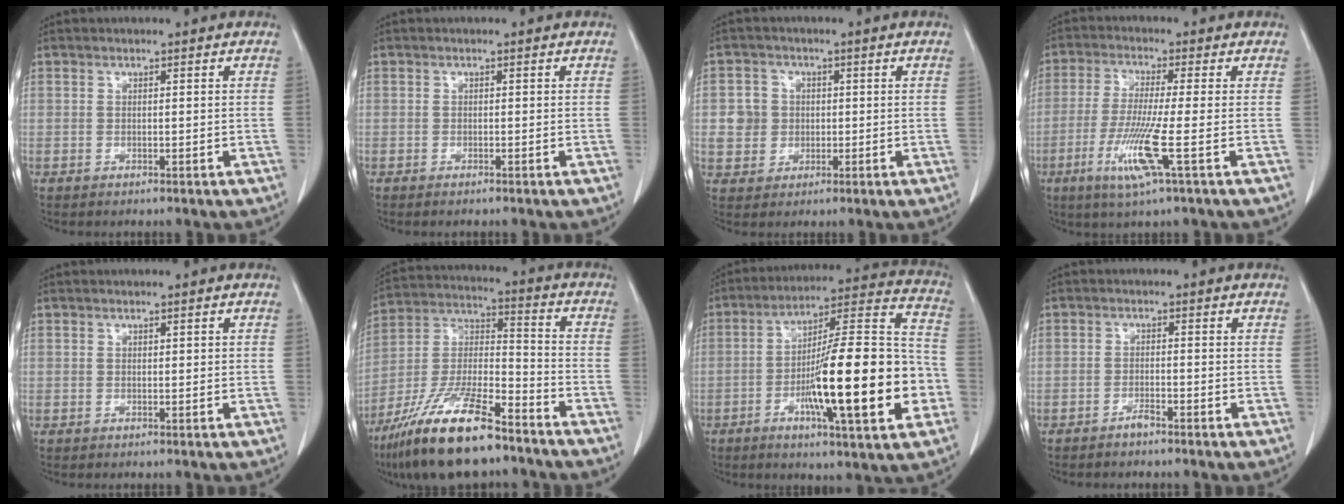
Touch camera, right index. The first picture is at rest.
{"total": 0.6, "force": [-0.5, 0.0, 0.3], "torque": [-0.012, -0.002, -0.007]}
{"total": 4.7, "force": [0.3, 4.6, 1.1], "torque": [-0.022, 0.015, 0.012]}
{"total": 8.7, "force": [-3.1, -0.7, 8.1], "torque": [-0.169, -0.026, -0.065]}
{"total": 0.5, "force": [0.2, 0.2, 0.4], "torque": [-0.005, 0.001, 0.004]}
{"total": 18.2, "force": [-13.1, 3.8, 12.1], "torque": [-0.262, -0.019, -0.240]}
{"total": 22.7, "force": [-6.0, 2.7, 21.7], "torque": [-0.313, 0.005, -0.092]}
{"total": 1.5, "force": [-1.3, 0.1, 0.8], "torque": [-0.015, 0.001, -0.022]}